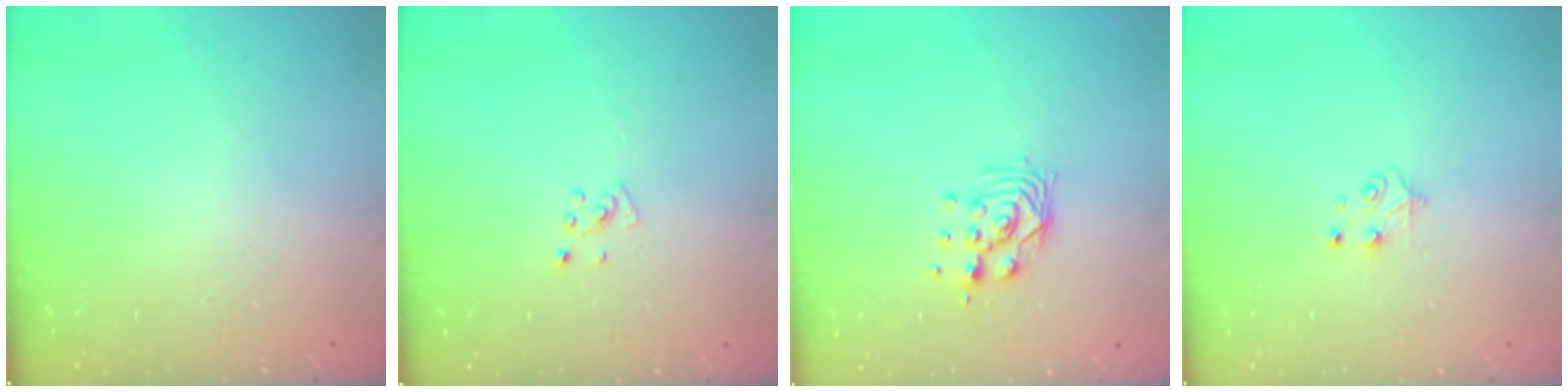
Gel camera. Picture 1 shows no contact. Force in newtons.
{"total": 3.9, "press": 3.9, "slide": 0.4}
{"total": 8.5, "press": 8.5, "slide": 0.8}
{"total": 4.4, "press": 4.4, "slide": 0.4}